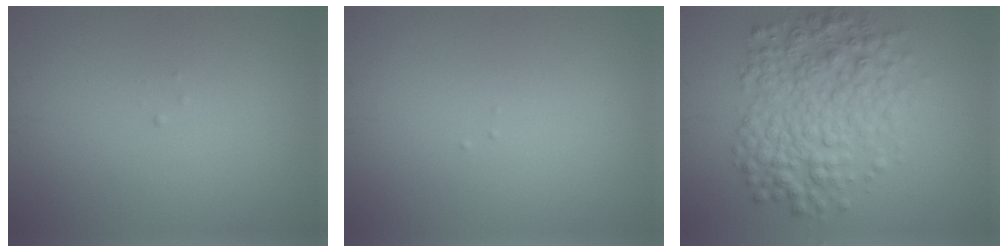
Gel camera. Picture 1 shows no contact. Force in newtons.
{"total": 0.0}
{"total": 6.5, "press": 6.5, "slide": 0.1}